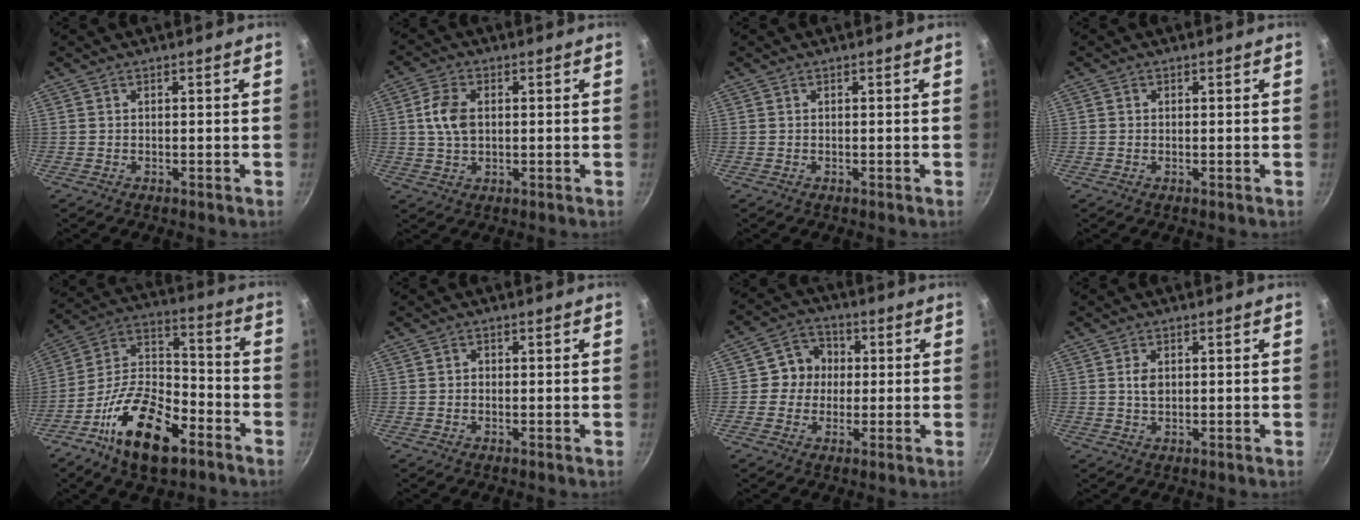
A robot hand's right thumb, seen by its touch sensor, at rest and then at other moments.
{"total": 6.5, "force": [0.8, 4.2, 4.9], "torque": [-0.091, 0.006, 0.014]}
{"total": 0.0}
{"total": 0.6, "force": [0.0, 0.5, 0.1], "torque": [0.003, 0.001, -0.002]}
{"total": 19.8, "force": [-10.4, 9.6, 13.8], "torque": [-0.226, 0.064, -0.203]}
{"total": 0.8, "force": [-0.1, 0.8, 0.3], "torque": [-0.003, 0.005, -0.002]}
{"total": 7.1, "force": [0.4, 6.7, 2.3], "torque": [0.008, 0.014, -0.009]}
{"total": 2.5, "force": [0.4, 1.7, 1.8], "torque": [-0.031, -0.002, 0.008]}